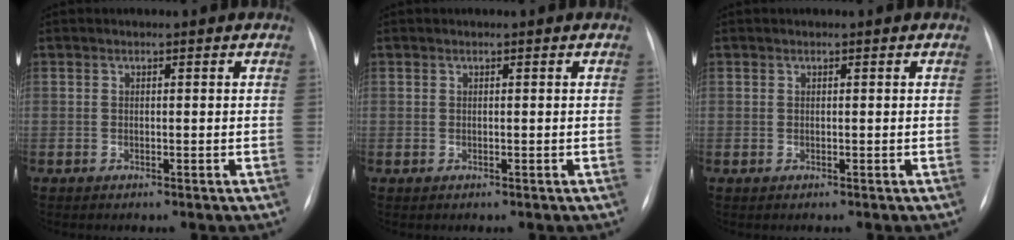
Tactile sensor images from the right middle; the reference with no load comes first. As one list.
[{"total": 0.0}, {"total": 0.0}]